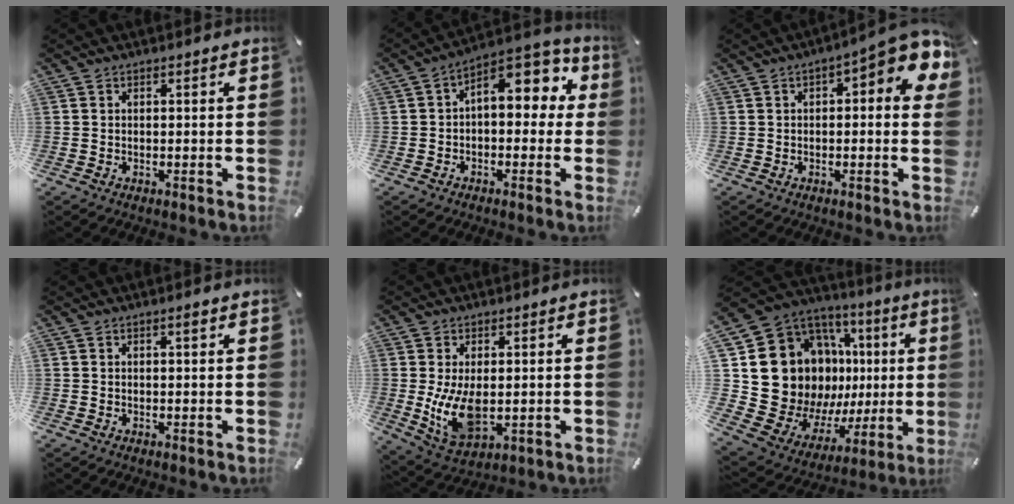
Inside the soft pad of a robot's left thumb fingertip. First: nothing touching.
{"total": 9.8, "force": [3.6, 5.5, 7.2], "torque": [-0.099, -0.031, 0.059]}
{"total": 7.8, "force": [2.4, 2.7, 7.0], "torque": [-0.091, -0.019, 0.038]}
{"total": 1.1, "force": [0.5, 0.0, 0.9], "torque": [-0.018, 0.001, 0.007]}
{"total": 10.1, "force": [-0.1, 5.7, 8.4], "torque": [-0.180, -0.020, -0.001]}
{"total": 23.5, "force": [4.1, 17.9, 14.6], "torque": [-0.231, -0.059, 0.122]}